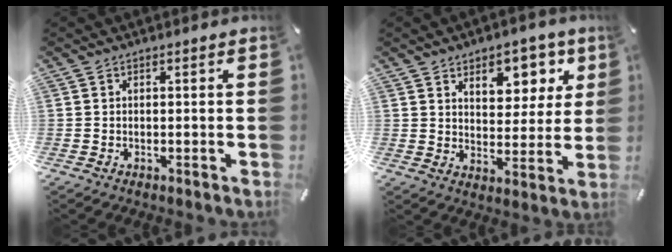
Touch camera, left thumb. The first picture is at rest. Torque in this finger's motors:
{"motor_torque": [0.56, -0.20, 0.42, 0.04, 0.07]}